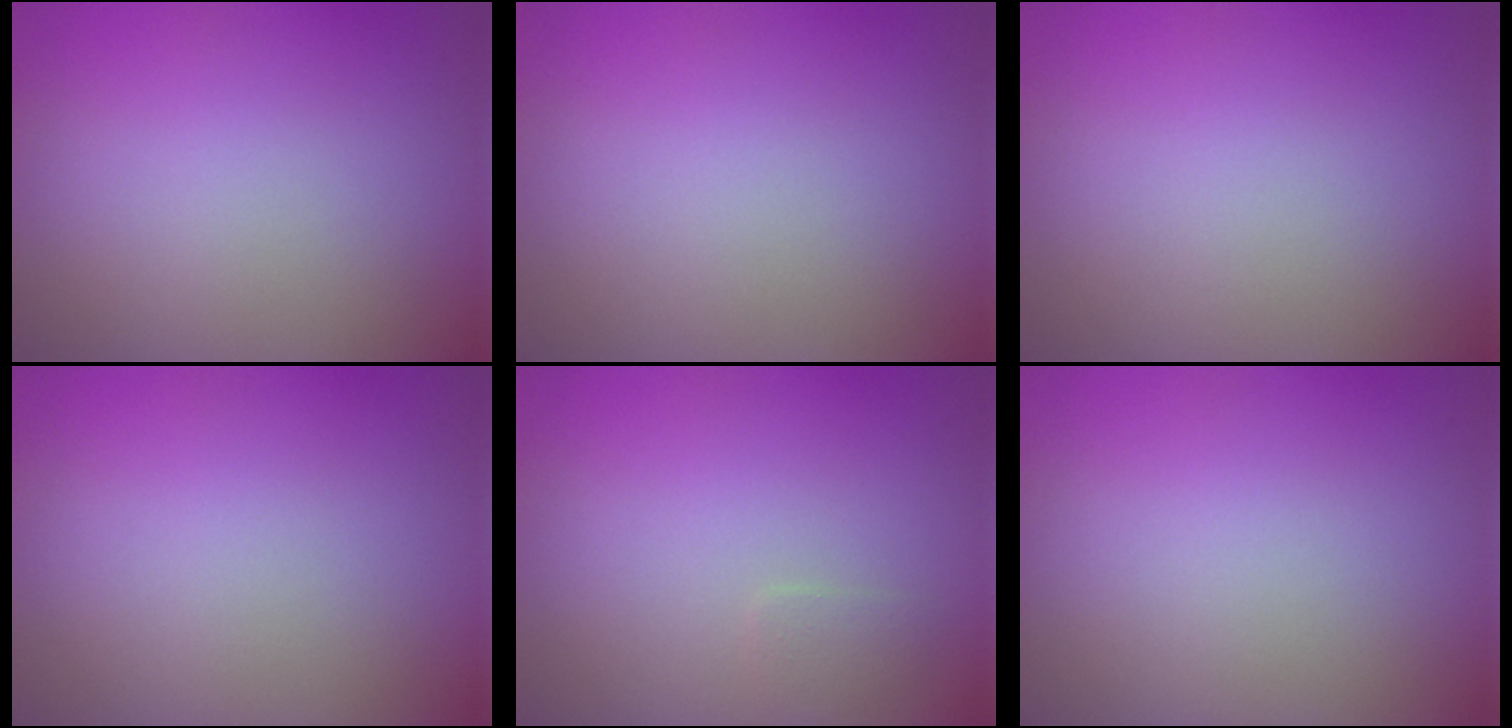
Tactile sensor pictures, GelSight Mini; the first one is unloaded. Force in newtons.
{"total": 0.0}
{"total": 0.0}
{"total": 0.0}
{"total": 0.9, "press": 0.9, "slide": 0.1}
{"total": 0.0}